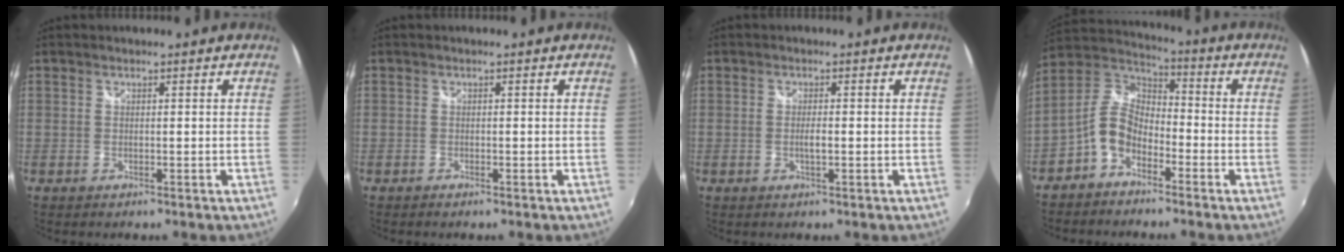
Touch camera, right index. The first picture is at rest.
{"total": 0.5, "force": [-0.4, 0.2, 0.1], "torque": [-0.005, -0.004, -0.011]}
{"total": 1.5, "force": [-0.3, 0.2, 1.4], "torque": [-0.027, 0.000, -0.007]}
{"total": 8.9, "force": [-4.7, 5.4, 5.3], "torque": [-0.118, 0.019, -0.100]}